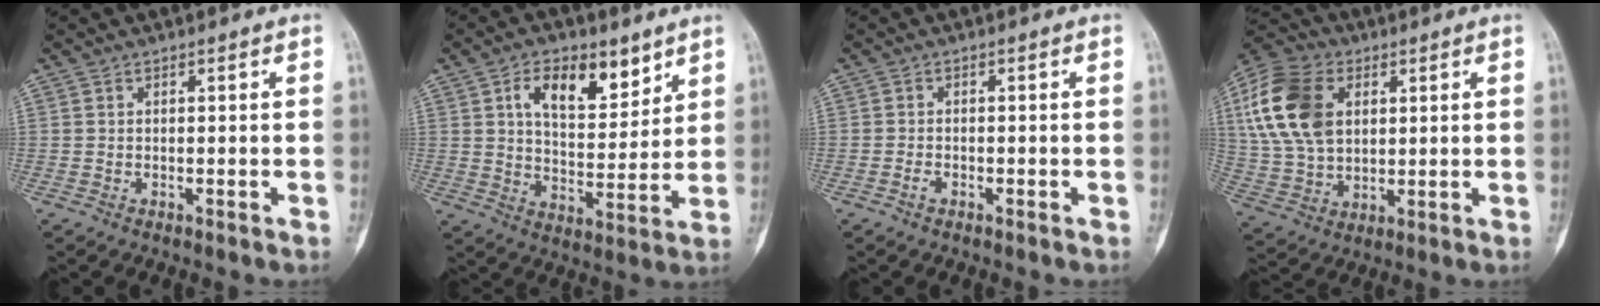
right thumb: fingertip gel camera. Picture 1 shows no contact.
{"total": 12.5, "force": [6.4, 6.6, 8.5], "torque": [-0.103, -0.032, 0.110]}
{"total": 1.0, "force": [-0.6, 0.6, 0.4], "torque": [-0.011, 0.003, -0.015]}
{"total": 17.8, "force": [4.8, 12.1, 12.2], "torque": [-0.238, 0.000, 0.092]}